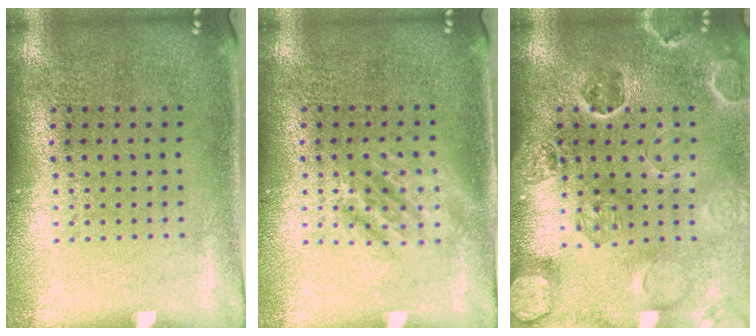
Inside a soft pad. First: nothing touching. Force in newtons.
{"total": 1.0, "press": 1.0, "slide": 0.2}
{"total": 2.7, "press": 2.7, "slide": 0.3}